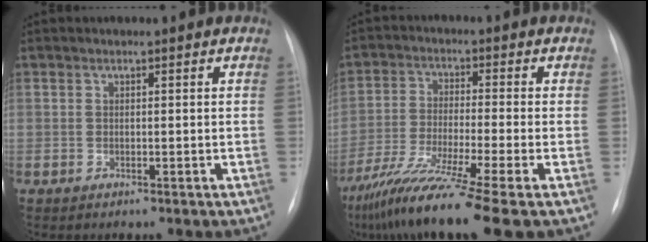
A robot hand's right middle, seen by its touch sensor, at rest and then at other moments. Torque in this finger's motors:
{"motor_torque": [1.21, -0.93, 0.74, 0.20]}